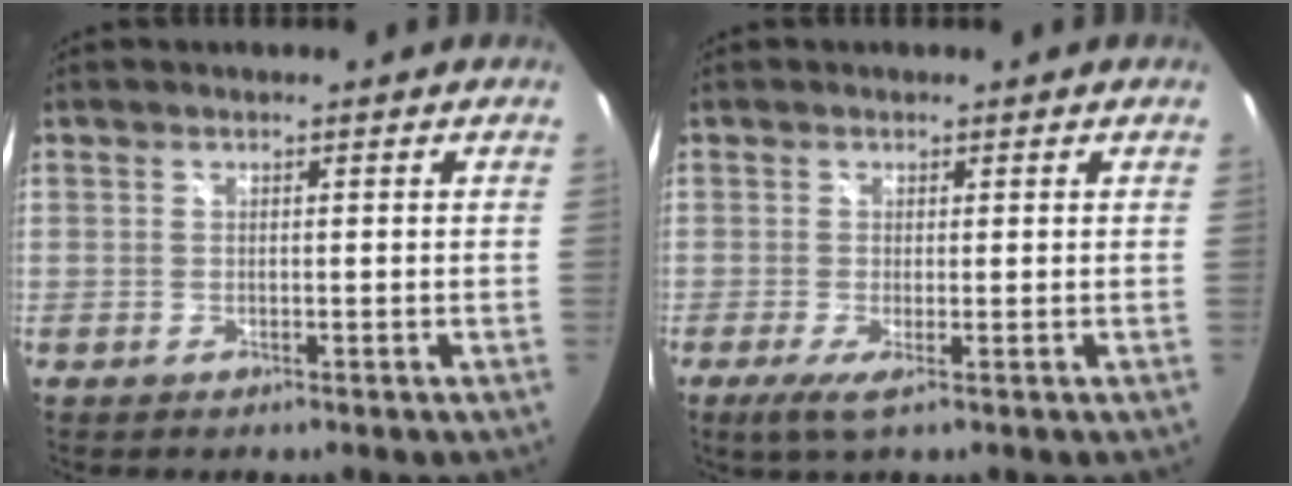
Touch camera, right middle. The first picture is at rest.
{"total": 2.9, "force": [-0.9, 0.0, 2.8], "torque": [-0.060, -0.011, -0.018]}